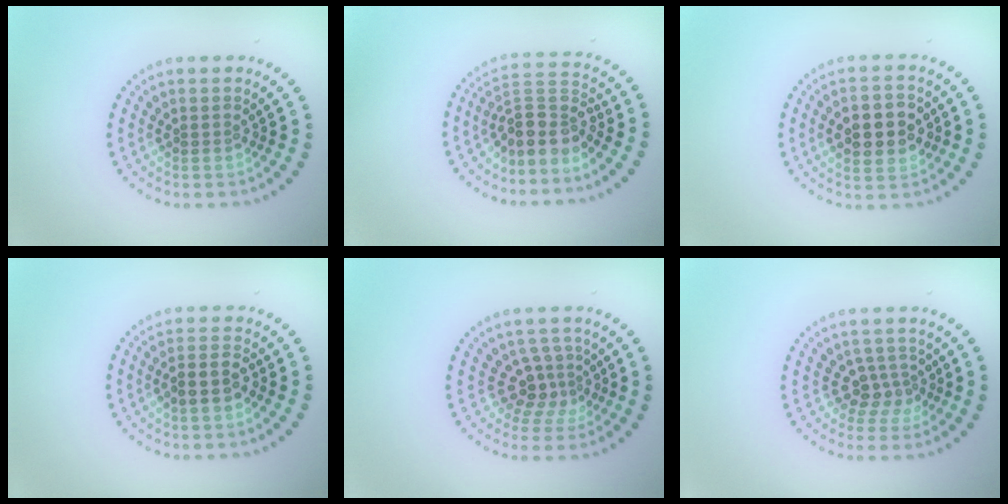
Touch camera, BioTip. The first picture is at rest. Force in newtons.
{"total": 3.9, "press": 2.9, "slide": 2.6}
{"total": 5.2, "press": 5.2, "slide": 0.2}
{"total": 2.6, "press": 2.3, "slide": 1.1}
{"total": 2.9, "press": 2.3, "slide": 1.9}
{"total": 2.6, "press": 2.0, "slide": 1.6}